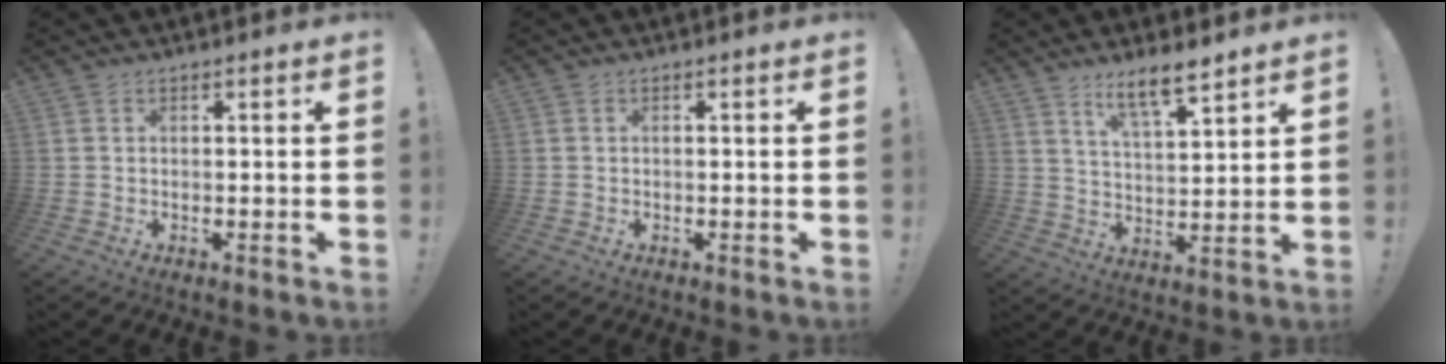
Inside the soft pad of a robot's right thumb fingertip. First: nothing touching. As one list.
[{"total": 0.0}, {"total": 9.3, "force": [7.1, 2.1, 5.7], "torque": [-0.091, -0.042, 0.123]}]